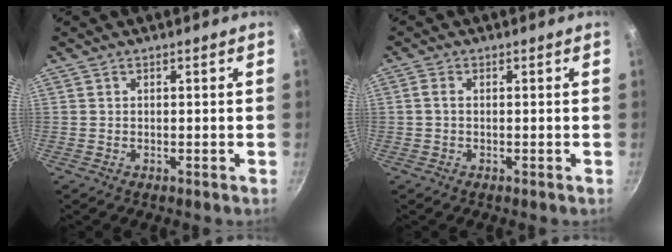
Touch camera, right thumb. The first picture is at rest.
{"total": 1.4, "force": [0.0, 0.9, 1.0], "torque": [-0.024, 0.005, -0.003]}